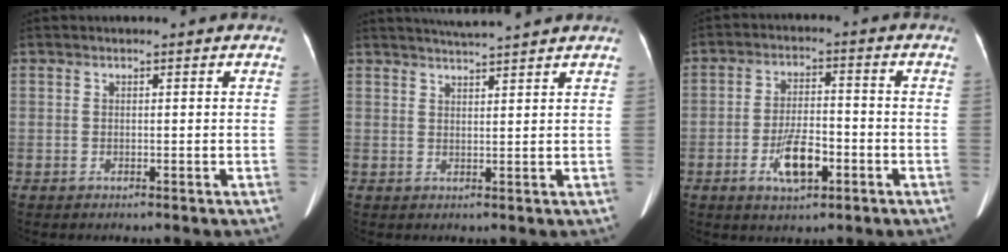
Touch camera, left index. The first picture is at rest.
{"total": 5.5, "force": [5.1, -0.9, 1.8], "torque": [-0.031, 0.019, 0.076]}
{"total": 7.2, "force": [-3.0, 2.7, 5.9], "torque": [-0.118, 0.002, -0.049]}